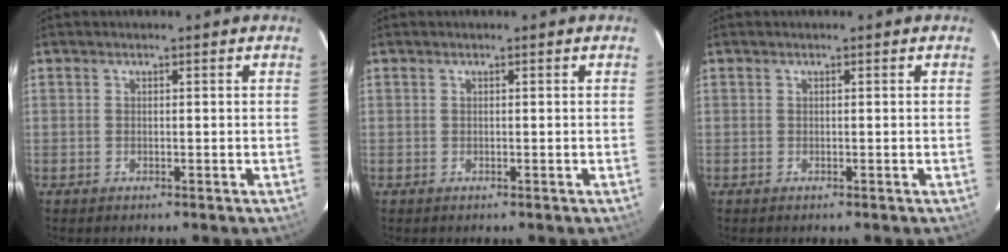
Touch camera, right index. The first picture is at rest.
{"total": 0.0}
{"total": 0.0}